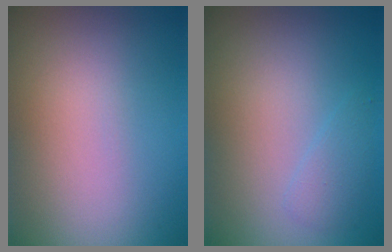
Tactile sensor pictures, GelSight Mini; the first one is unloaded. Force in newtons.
{"total": 1.3, "press": 1.3, "slide": 0.0}